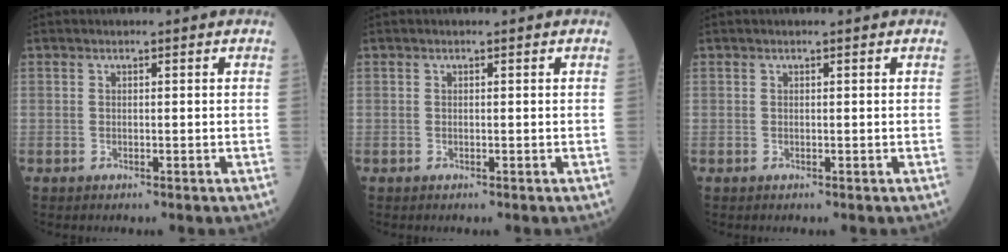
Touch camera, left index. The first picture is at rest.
{"total": 0.0}
{"total": 0.0}